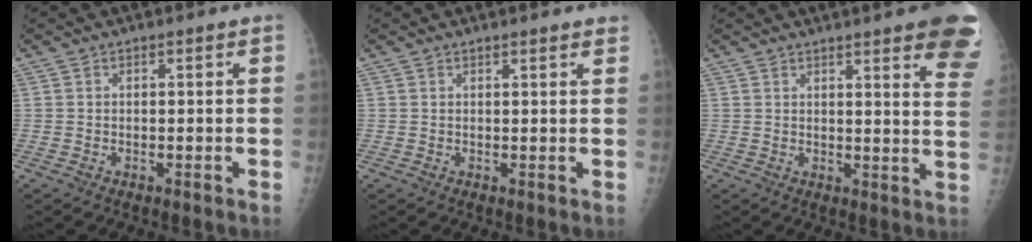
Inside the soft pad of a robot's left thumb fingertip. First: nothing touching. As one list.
[{"total": 2.1, "force": [2.0, 0.3, 0.8], "torque": [-0.003, -0.004, 0.020]}, {"total": 15.4, "force": [9.9, 2.7, 11.4], "torque": [-0.118, -0.039, 0.099]}]